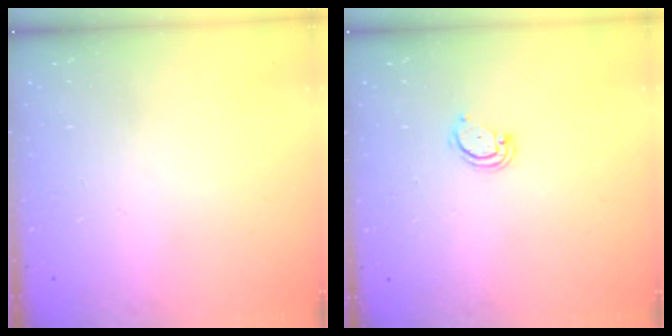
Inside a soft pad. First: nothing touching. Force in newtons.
{"total": 2.9, "press": 2.9, "slide": 0.2}